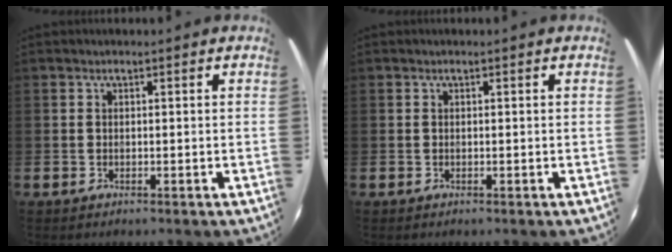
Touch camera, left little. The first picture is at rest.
{"total": 0.0}